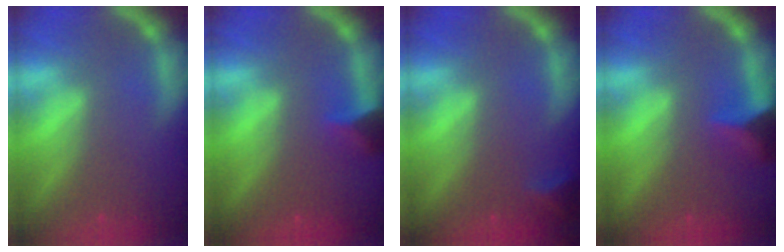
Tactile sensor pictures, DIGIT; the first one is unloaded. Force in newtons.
{"total": 2.4}
{"total": 1.9}
{"total": 4.0}